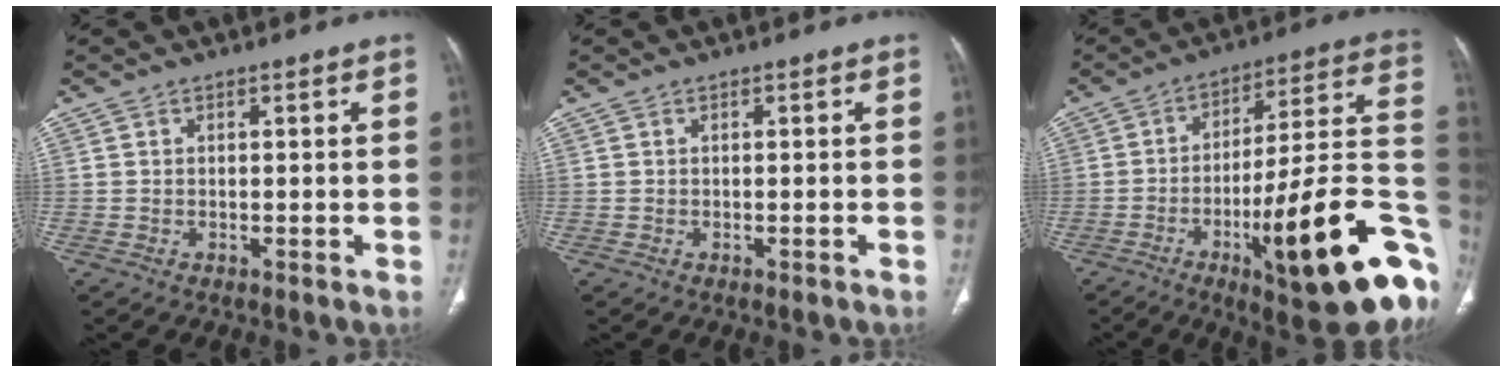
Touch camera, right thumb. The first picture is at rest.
{"total": 0.5, "force": [-0.4, 0.1, 0.4], "torque": [-0.011, 0.000, -0.003]}
{"total": 30.7, "force": [-10.0, 7.0, 28.2], "torque": [-0.324, 0.032, -0.139]}